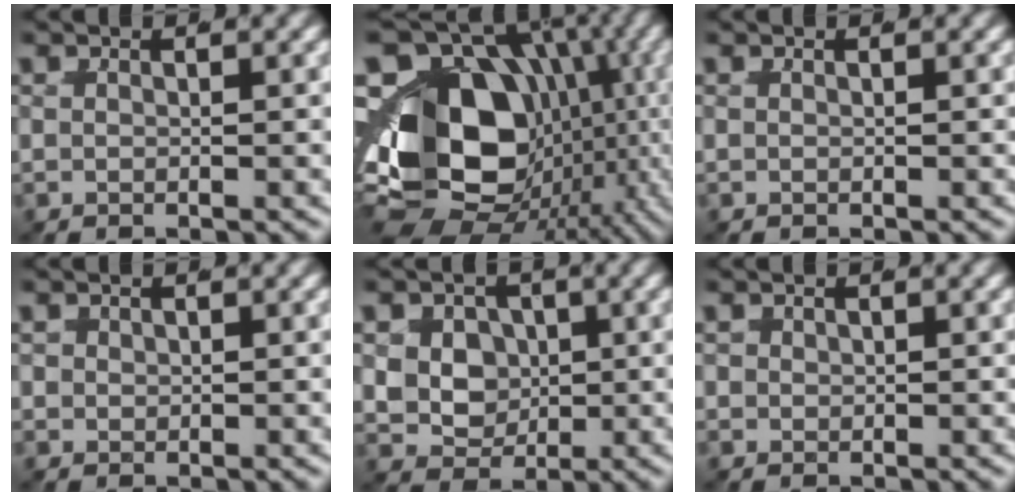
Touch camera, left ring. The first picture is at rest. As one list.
[{"total": 23.8, "force": [-4.4, 17.5, 15.5], "torque": [-0.283, -0.081, -0.051]}, {"total": 0.0}, {"total": 1.6, "force": [0.2, 1.6, 0.4], "torque": [-0.021, -0.008, 0.002]}, {"total": 11.0, "force": [0.0, 10.1, 4.4], "torque": [-0.112, -0.036, -0.009]}, {"total": 1.3, "force": [0.1, 1.3, 0.2], "torque": [-0.017, -0.007, 0.001]}]